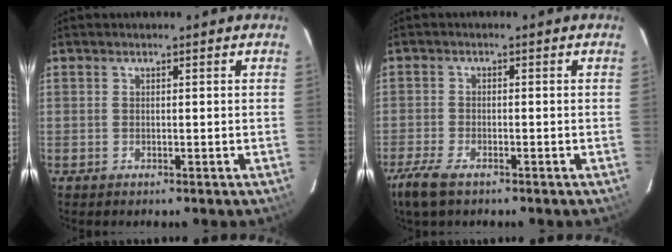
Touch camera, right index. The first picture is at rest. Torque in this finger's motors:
{"motor_torque": [0.44, -0.32, 0.24, 0.05]}